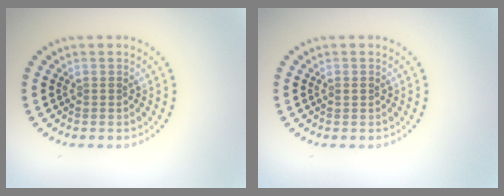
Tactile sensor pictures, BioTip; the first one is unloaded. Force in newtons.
{"total": 0.6, "press": 0.6, "slide": 0.1}